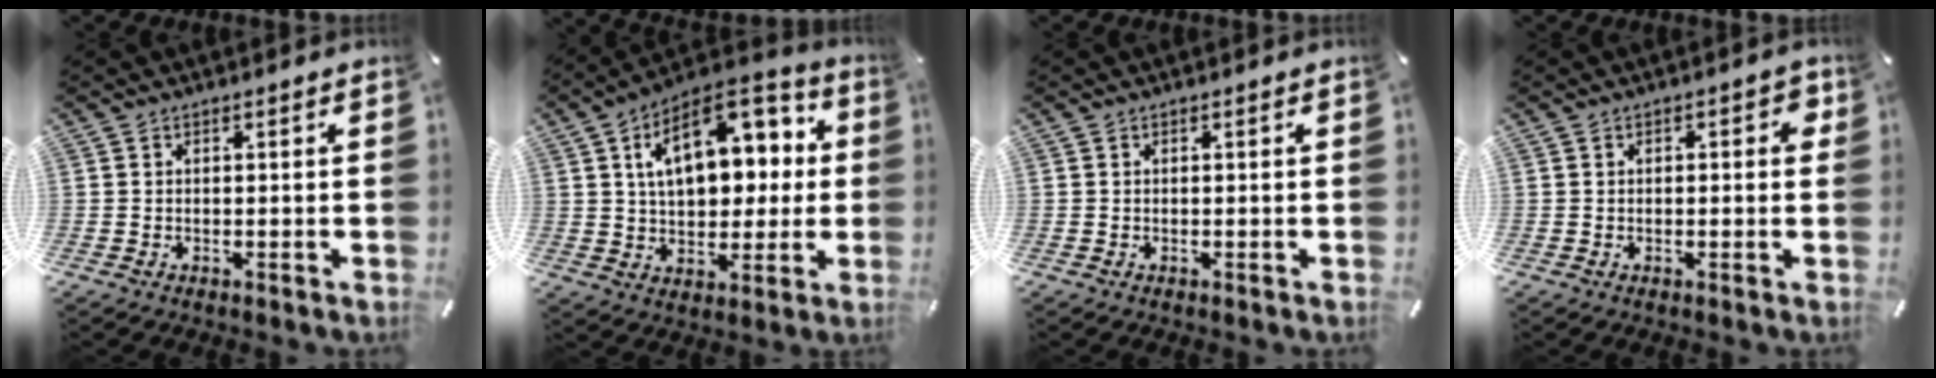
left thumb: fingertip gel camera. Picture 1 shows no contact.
{"total": 18.2, "force": [5.7, 11.5, 12.9], "torque": [-0.201, -0.015, 0.097]}
{"total": 0.0}
{"total": 3.2, "force": [0.3, 1.5, 2.8], "torque": [-0.037, 0.004, 0.001]}